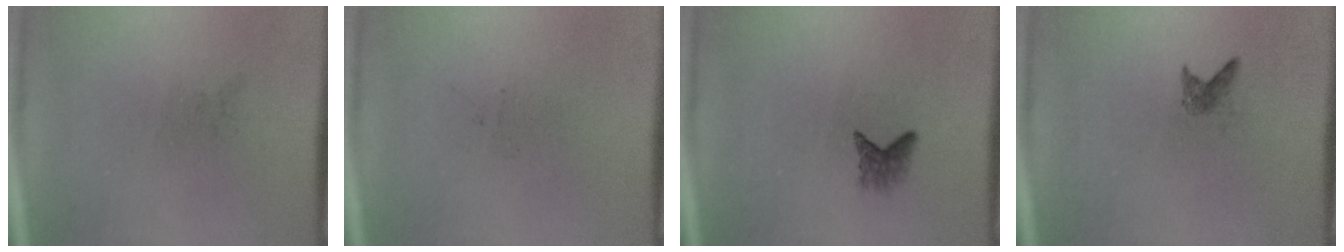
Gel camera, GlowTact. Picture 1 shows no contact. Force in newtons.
{"total": 0.0}
{"total": 1.6}
{"total": 0.9}